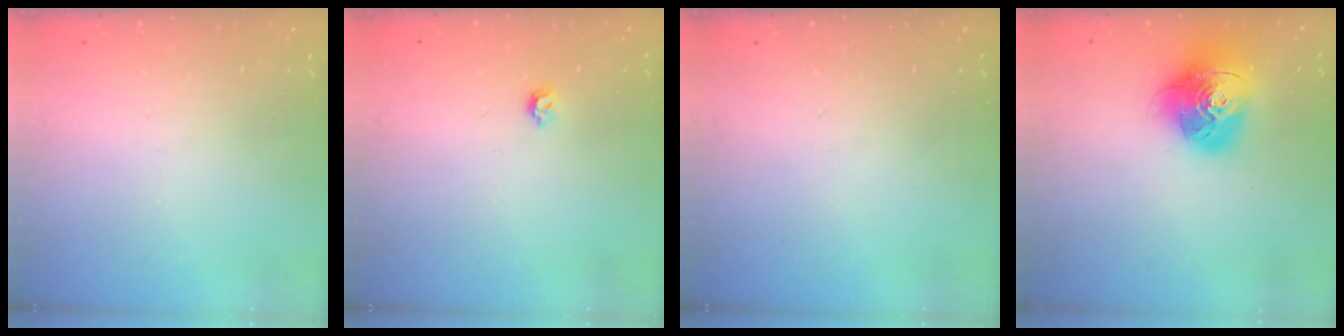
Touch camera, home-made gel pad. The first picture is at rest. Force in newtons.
{"total": 4.1, "press": 4.0, "slide": 0.8}
{"total": 0.0}
{"total": 17.1, "press": 17.0, "slide": 2.2}